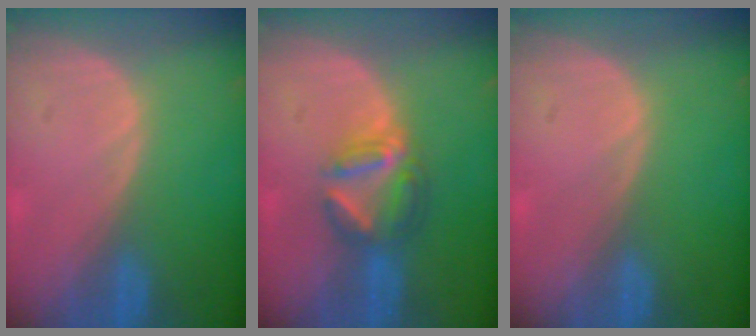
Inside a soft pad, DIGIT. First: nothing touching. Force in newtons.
{"total": 6.2, "press": 5.5, "slide": 2.8}
{"total": 0.0}